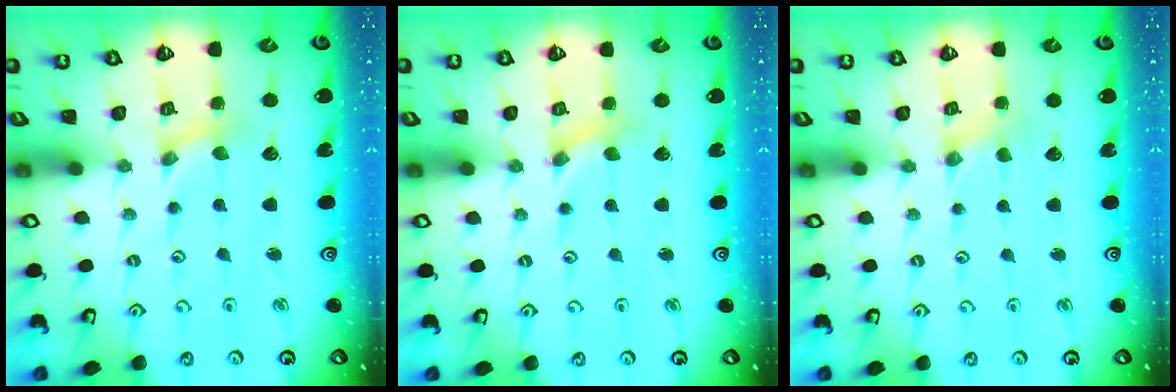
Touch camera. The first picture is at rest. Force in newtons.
{"total": 1.1, "press": 1.1, "slide": 0.2}
{"total": 0.0}